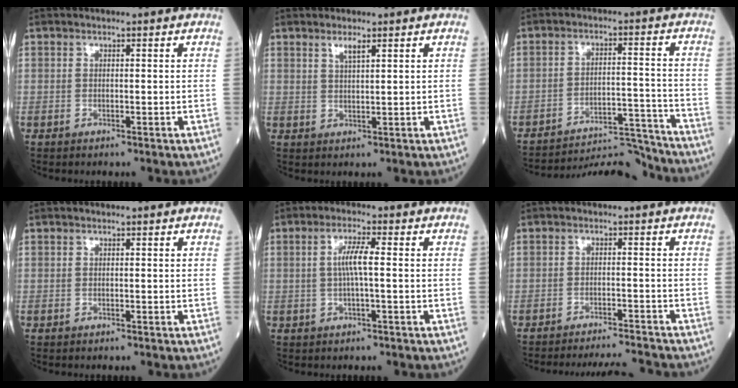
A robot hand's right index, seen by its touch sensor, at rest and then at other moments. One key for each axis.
{"total": 1.8, "fx": 1.3, "fy": 0.1, "fz": 1.3, "tx": -0.028, "ty": 0.000, "tz": 0.025}
{"total": 13.2, "fx": -13.1, "fy": -1.0, "fz": 0.4, "tx": -0.004, "ty": 0.015, "tz": -0.200}
{"total": 0.0}
{"total": 4.0, "fx": 0.1, "fy": 0.1, "fz": 4.0, "tx": -0.079, "ty": 0.006, "tz": 0.003}
{"total": 8.1, "fx": -8.0, "fy": -0.7, "fz": 1.1, "tx": -0.017, "ty": -0.004, "tz": -0.120}